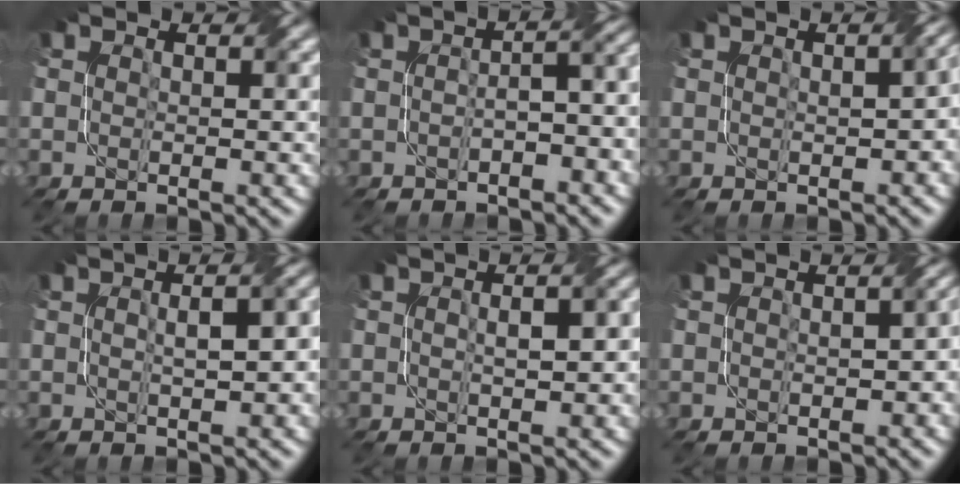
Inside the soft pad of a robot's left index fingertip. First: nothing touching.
{"total": 4.6, "force": [-0.9, 1.7, 4.2], "torque": [-0.048, 0.010, -0.012]}
{"total": 3.0, "force": [0.2, 1.2, 2.8], "torque": [-0.029, 0.006, 0.011]}
{"total": 5.3, "force": [0.6, 2.0, 4.9], "torque": [-0.046, 0.022, 0.005]}
{"total": 3.7, "force": [0.2, 1.3, 3.4], "torque": [-0.044, 0.012, 0.003]}
{"total": 3.7, "force": [-0.1, 2.0, 3.1], "torque": [-0.017, 0.000, 0.011]}